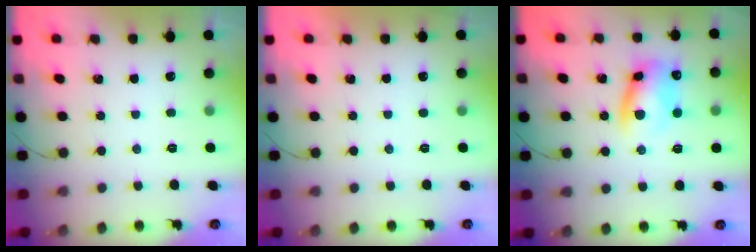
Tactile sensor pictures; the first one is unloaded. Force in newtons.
{"total": 1.0, "press": 1.0, "slide": 0.2}
{"total": 11.4, "press": 11.2, "slide": 2.1}